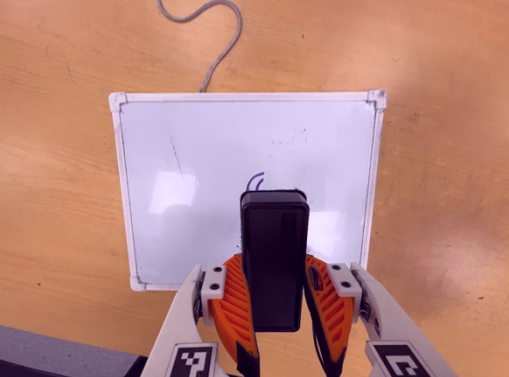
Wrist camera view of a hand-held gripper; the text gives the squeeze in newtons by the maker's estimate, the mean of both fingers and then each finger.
{"total": 8.5, "left": 6.9, "right": 10.1}